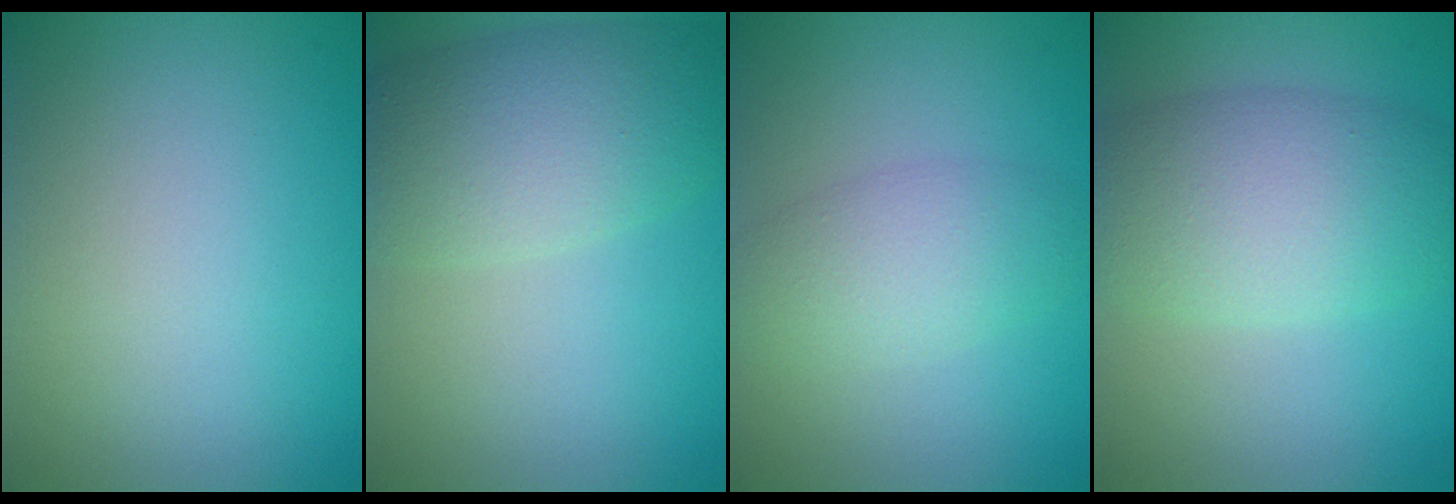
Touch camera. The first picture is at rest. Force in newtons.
{"total": 6.4, "press": 6.4, "slide": 0.3}
{"total": 3.4, "press": 3.4, "slide": 0.1}
{"total": 6.8, "press": 6.8, "slide": 0.5}